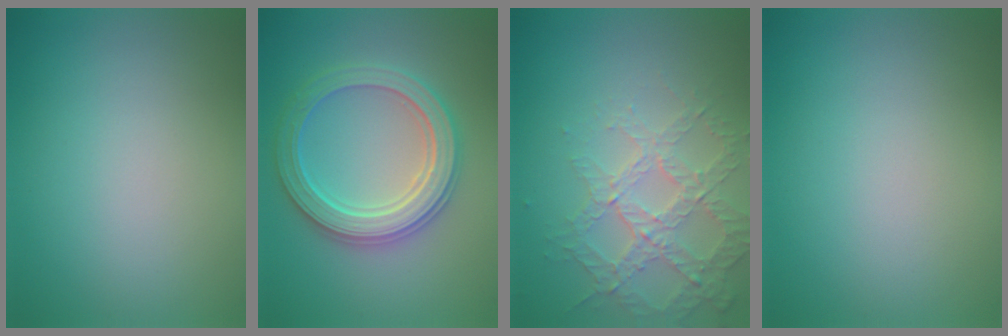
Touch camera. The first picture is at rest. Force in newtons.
{"total": 5.4, "press": 5.3, "slide": 1.0}
{"total": 3.6, "press": 3.3, "slide": 1.4}
{"total": 0.0}